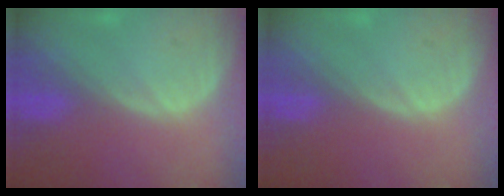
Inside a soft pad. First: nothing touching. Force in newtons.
{"total": 0.0}